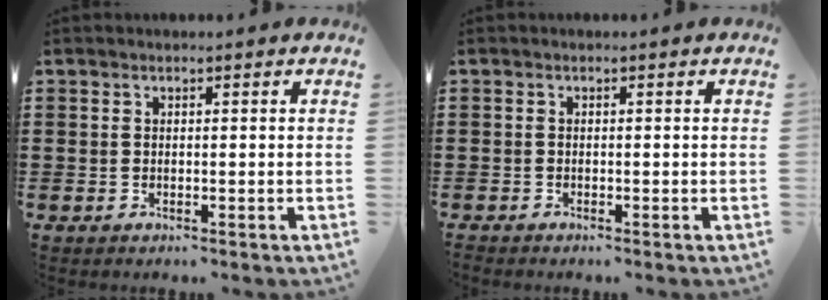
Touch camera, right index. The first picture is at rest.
{"total": 0.7, "force": [-0.7, -0.2, 0.0], "torque": [-0.001, -0.004, -0.014]}